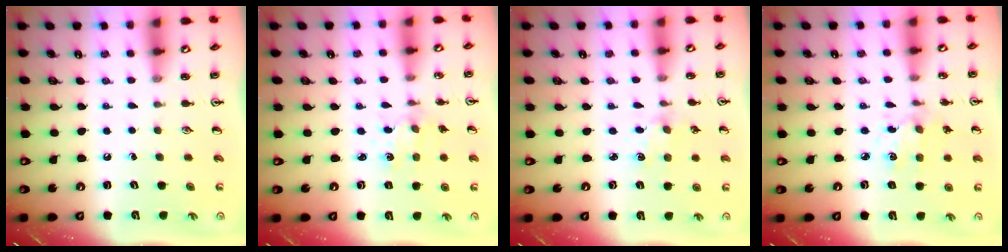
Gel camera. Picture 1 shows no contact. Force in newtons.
{"total": 1.7, "press": 1.7, "slide": 0.3}
{"total": 1.5, "press": 1.5, "slide": 0.3}
{"total": 2.1, "press": 2.1, "slide": 0.4}